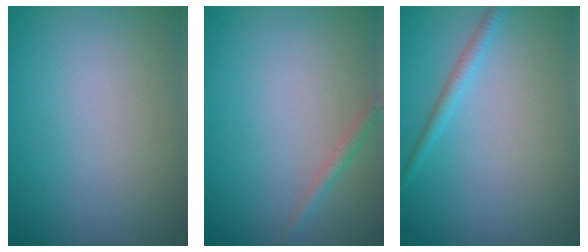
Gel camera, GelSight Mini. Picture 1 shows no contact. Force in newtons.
{"total": 1.2, "press": 1.2, "slide": 0.0}
{"total": 1.5, "press": 1.5, "slide": 0.1}